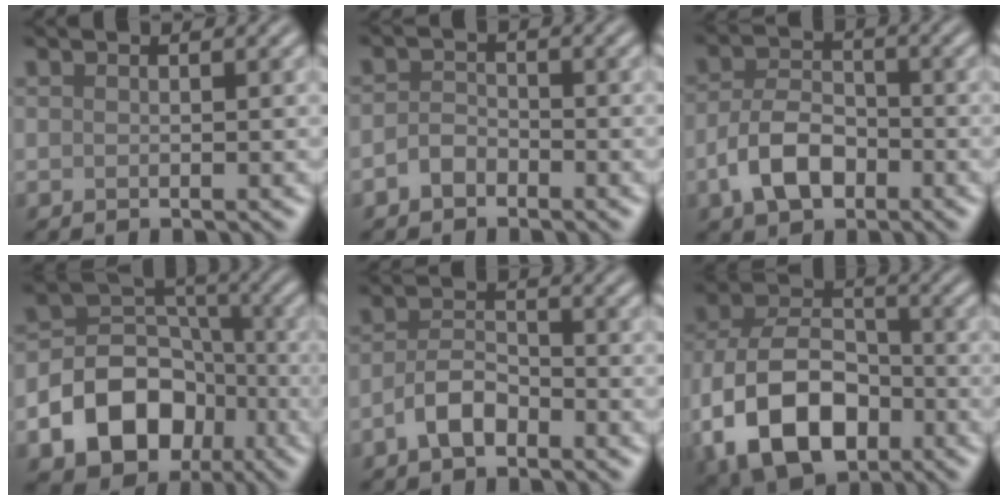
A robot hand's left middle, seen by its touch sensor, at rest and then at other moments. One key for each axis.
{"total": 1.9, "fx": -1.2, "fy": 1.2, "fz": 0.8, "tx": -0.016, "ty": 0.006, "tz": -0.027}
{"total": 5.0, "fx": -2.1, "fy": 3.2, "fz": 3.3, "tx": -0.067, "ty": 0.004, "tz": -0.043}
{"total": 10.3, "fx": -4.3, "fy": 7.9, "fz": 5.1, "tx": -0.078, "ty": 0.002, "tz": -0.095}
{"total": 3.3, "fx": -1.8, "fy": 1.7, "fz": 2.1, "tx": -0.043, "ty": 0.009, "tz": -0.039}
{"total": 11.4, "fx": -4.3, "fy": 7.3, "fz": 7.6, "tx": -0.159, "ty": -0.005, "tz": -0.086}